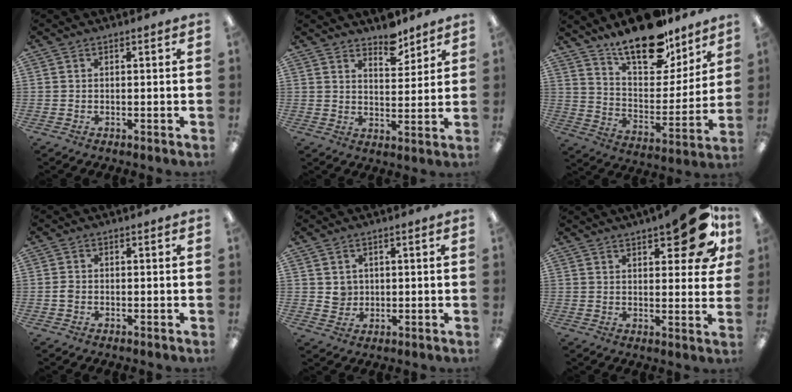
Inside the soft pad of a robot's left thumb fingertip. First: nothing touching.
{"total": 6.8, "force": [5.7, 2.7, 2.5], "torque": [-0.016, -0.044, 0.097]}
{"total": 19.5, "force": [15.4, 7.8, 9.2], "torque": [-0.148, -0.106, 0.266]}
{"total": 1.3, "force": [-0.2, 0.9, 0.9], "torque": [-0.017, 0.003, -0.005]}
{"total": 3.1, "force": [1.4, 2.8, 0.3], "torque": [-0.006, -0.001, 0.025]}
{"total": 14.6, "force": [8.1, 4.9, 11.0], "torque": [-0.138, -0.039, 0.127]}